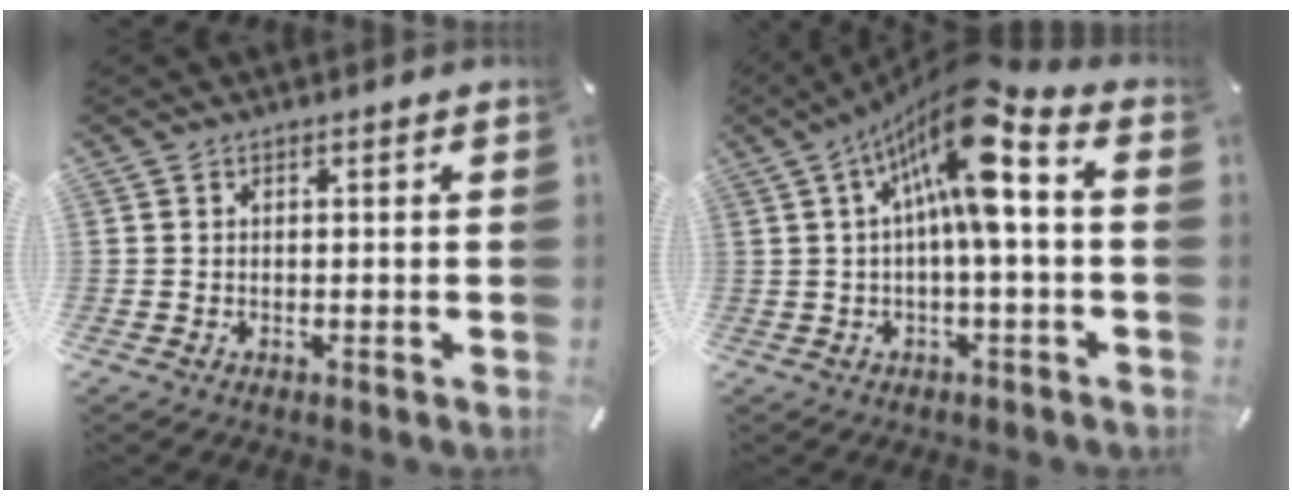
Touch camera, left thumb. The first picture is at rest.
{"total": 15.1, "force": [3.9, 4.0, 14.1], "torque": [-0.262, -0.023, 0.058]}